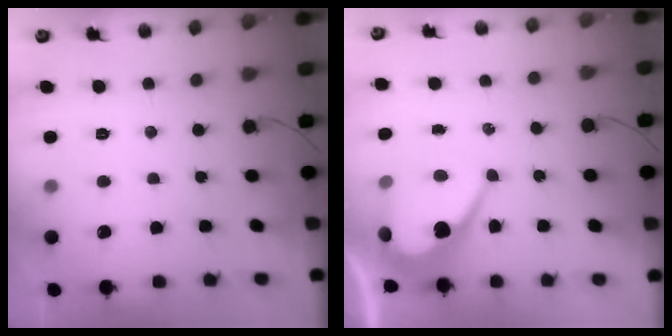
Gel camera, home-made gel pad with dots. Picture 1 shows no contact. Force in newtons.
{"total": 10.5, "press": 10.5, "slide": 0.9}